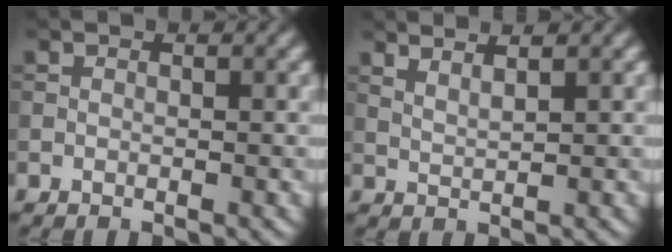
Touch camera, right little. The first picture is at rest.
{"total": 2.2, "force": [1.8, 0.5, 1.2], "torque": [-0.019, 0.004, 0.026]}